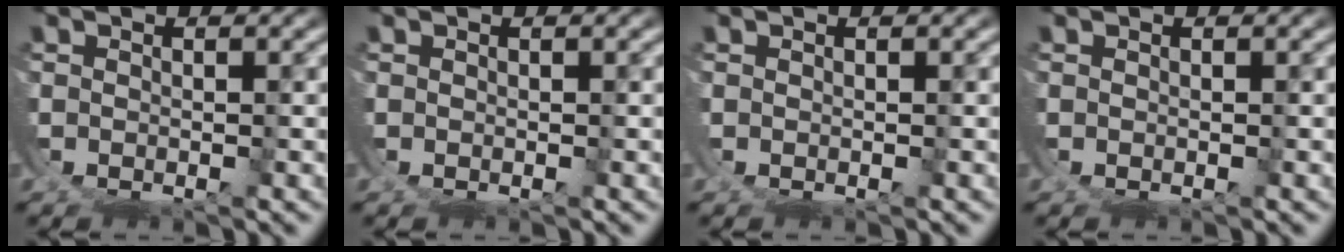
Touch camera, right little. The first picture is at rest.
{"total": 0.0}
{"total": 0.0}
{"total": 0.0}